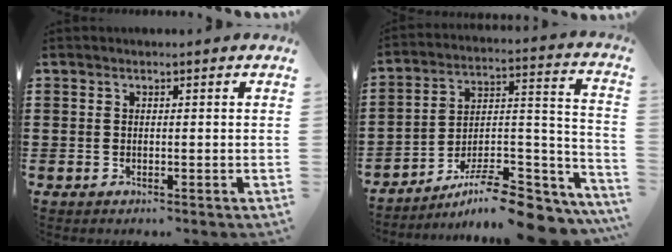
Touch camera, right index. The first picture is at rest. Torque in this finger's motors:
{"motor_torque": [1.74, -0.40, 0.87, 0.21]}